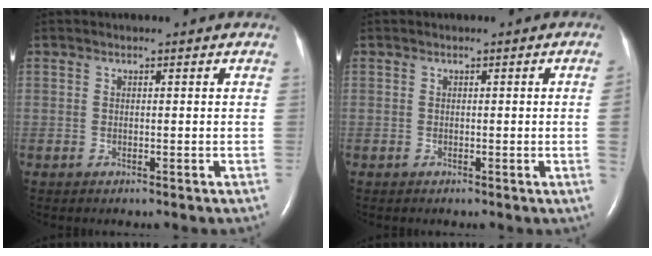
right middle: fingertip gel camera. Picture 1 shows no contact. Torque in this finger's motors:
{"motor_torque": [0.36, -0.30, -0.27, -0.21]}